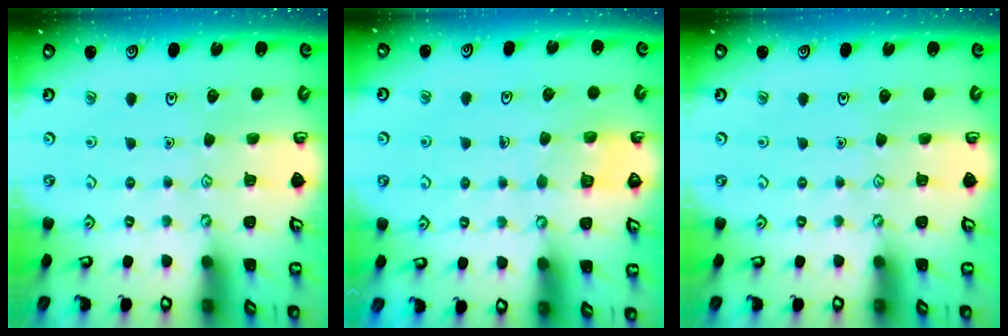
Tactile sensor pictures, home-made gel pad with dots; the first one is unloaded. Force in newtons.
{"total": 2.5, "press": 2.5, "slide": 0.1}
{"total": 0.0}